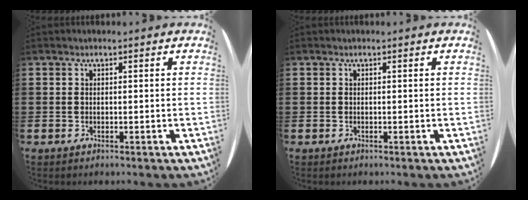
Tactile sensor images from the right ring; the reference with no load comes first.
{"total": 0.0}